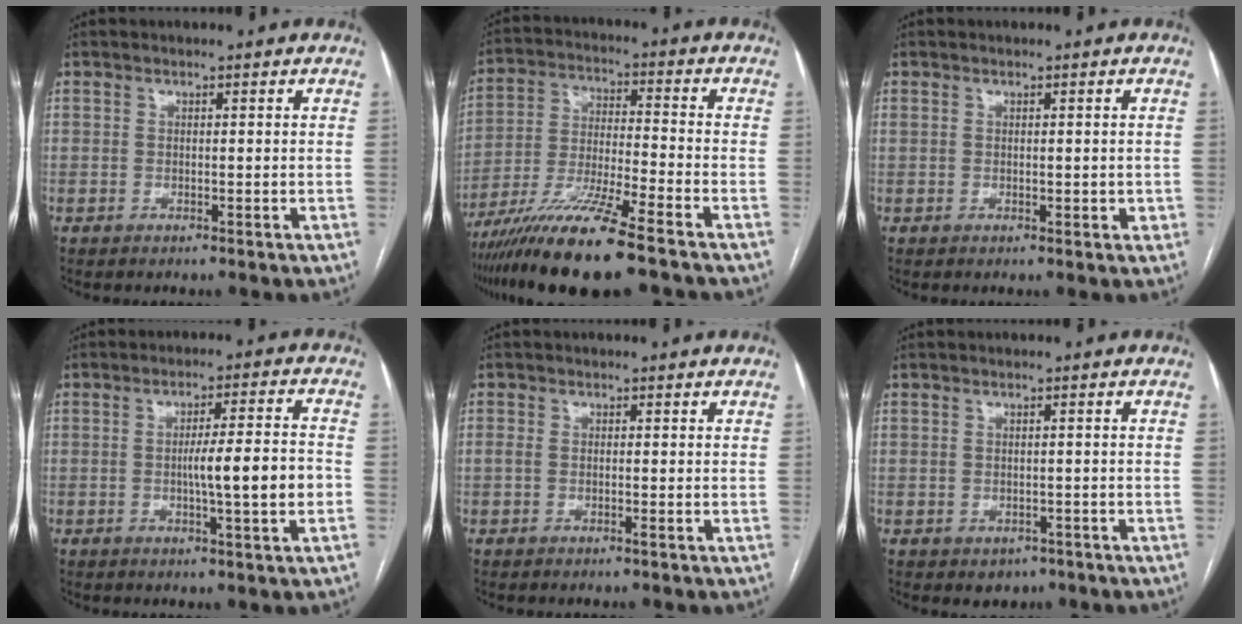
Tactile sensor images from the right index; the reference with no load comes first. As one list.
[{"total": 14.7, "force": [-10.7, 0.0, 10.0], "torque": [-0.200, -0.035, -0.193]}, {"total": 1.4, "force": [0.1, 0.7, 1.3], "torque": [-0.023, 0.003, 0.007]}, {"total": 8.4, "force": [-1.5, 0.0, 8.2], "torque": [-0.128, 0.005, -0.022]}, {"total": 1.2, "force": [-0.3, 0.4, 1.1], "torque": [-0.024, 0.002, -0.004]}, {"total": 2.5, "force": [-1.3, 2.0, 0.8], "torque": [-0.004, 0.004, -0.008]}]